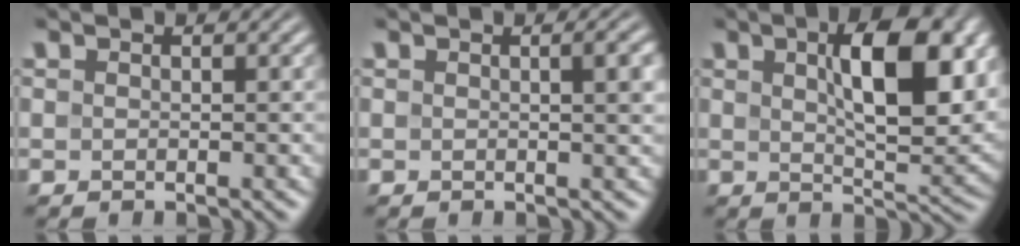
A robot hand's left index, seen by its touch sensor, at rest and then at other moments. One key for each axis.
{"total": 2.3, "fx": 0.4, "fy": 0.5, "fz": 2.2, "tx": -0.023, "ty": 0.006, "tz": 0.003}
{"total": 9.4, "fx": 2.7, "fy": 3.5, "fz": 8.3, "tx": -0.124, "ty": 0.003, "tz": 0.045}